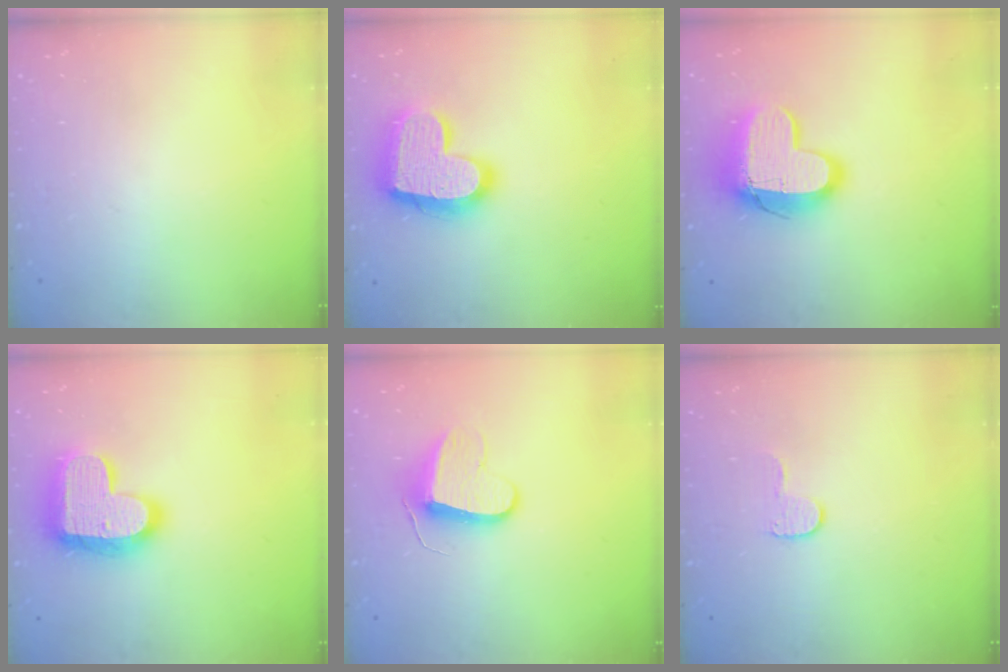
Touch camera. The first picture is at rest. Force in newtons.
{"total": 20.3, "press": 20.3, "slide": 1.4}
{"total": 15.2, "press": 15.2, "slide": 1.4}
{"total": 19.9, "press": 19.9, "slide": 1.3}
{"total": 9.2, "press": 9.2, "slide": 0.3}
{"total": 5.4, "press": 5.3, "slide": 0.5}